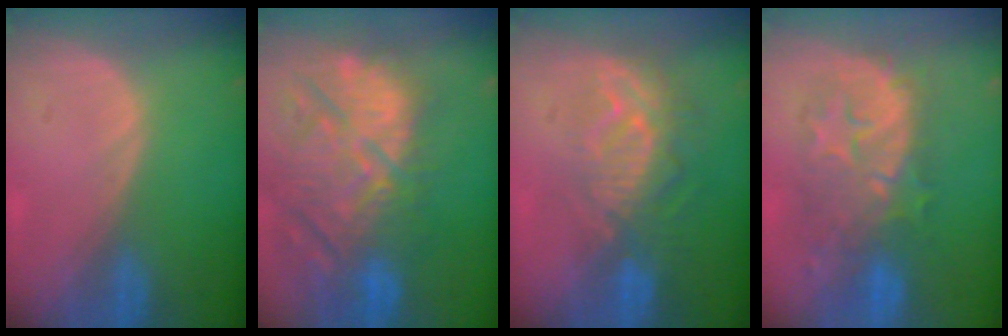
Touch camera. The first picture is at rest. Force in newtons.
{"total": 14.5, "press": 12.7, "slide": 7.0}
{"total": 9.5, "press": 8.3, "slide": 4.7}
{"total": 9.4, "press": 9.2, "slide": 1.7}